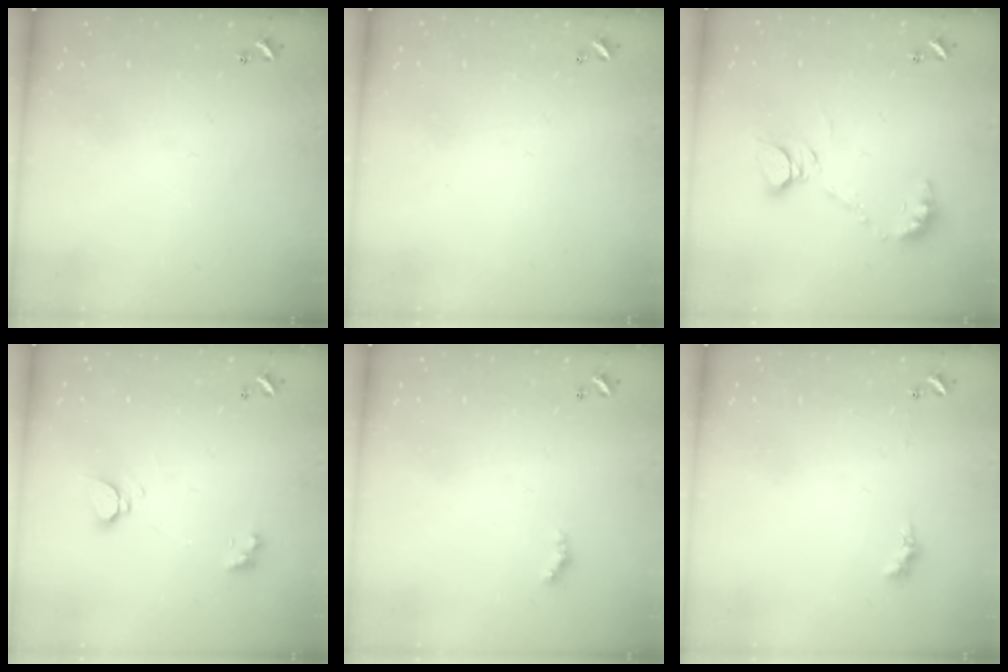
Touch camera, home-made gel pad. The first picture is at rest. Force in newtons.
{"total": 2.8, "press": 2.8, "slide": 0.1}
{"total": 9.7, "press": 9.6, "slide": 0.9}
{"total": 3.3, "press": 3.3, "slide": 0.4}
{"total": 1.6, "press": 1.6, "slide": 0.4}
{"total": 0.6, "press": 0.4, "slide": 0.5}